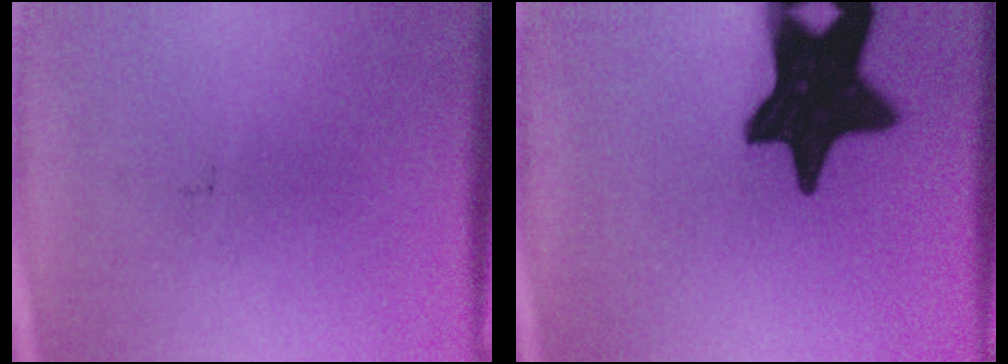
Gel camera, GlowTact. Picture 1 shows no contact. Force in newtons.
{"total": 19.2}